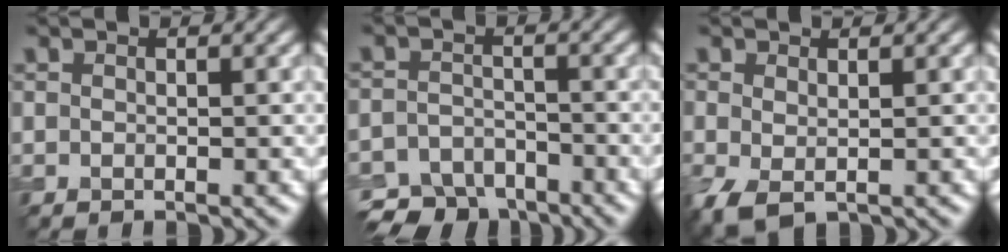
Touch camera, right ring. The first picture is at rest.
{"total": 5.5, "force": [-4.5, 2.6, 1.5], "torque": [-0.020, -0.010, -0.083]}
{"total": 2.5, "force": [-0.5, 1.5, 1.9], "torque": [-0.052, -0.009, -0.010]}